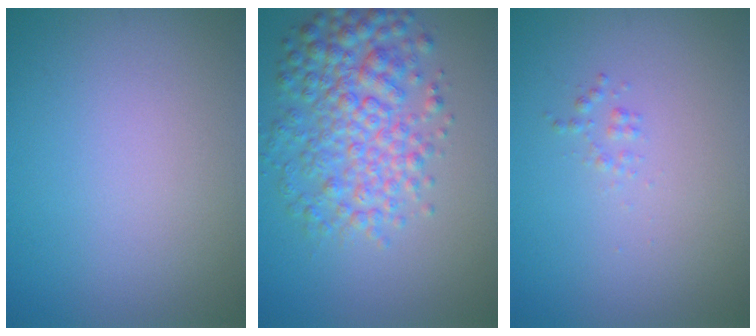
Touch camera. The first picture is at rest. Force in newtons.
{"total": 5.9, "press": 5.9, "slide": 0.1}
{"total": 0.7, "press": 0.7, "slide": 0.0}